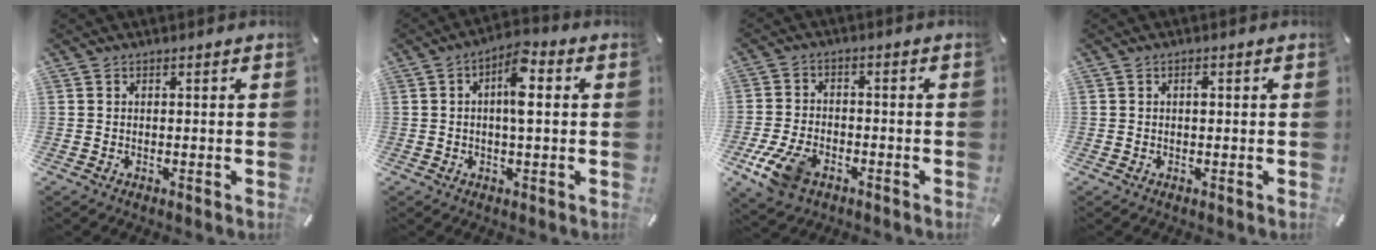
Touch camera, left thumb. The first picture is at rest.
{"total": 7.8, "force": [1.2, 3.1, 7.1], "torque": [-0.112, 0.005, 0.015]}
{"total": 9.0, "force": [-4.6, 5.5, 5.5], "torque": [-0.119, 0.015, -0.082]}
{"total": 1.0, "force": [0.1, 0.4, 0.8], "torque": [-0.017, 0.001, 0.001]}